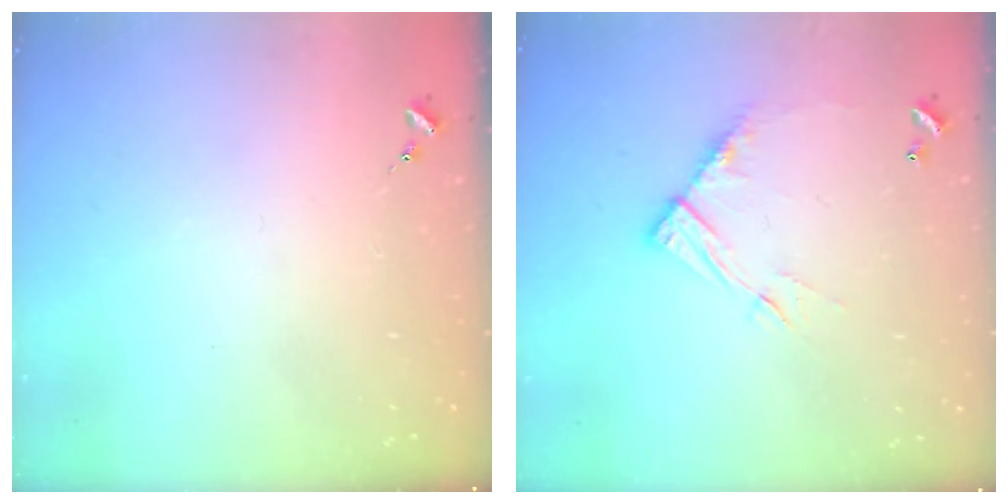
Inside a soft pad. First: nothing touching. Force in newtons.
{"total": 11.5, "press": 11.5, "slide": 0.8}